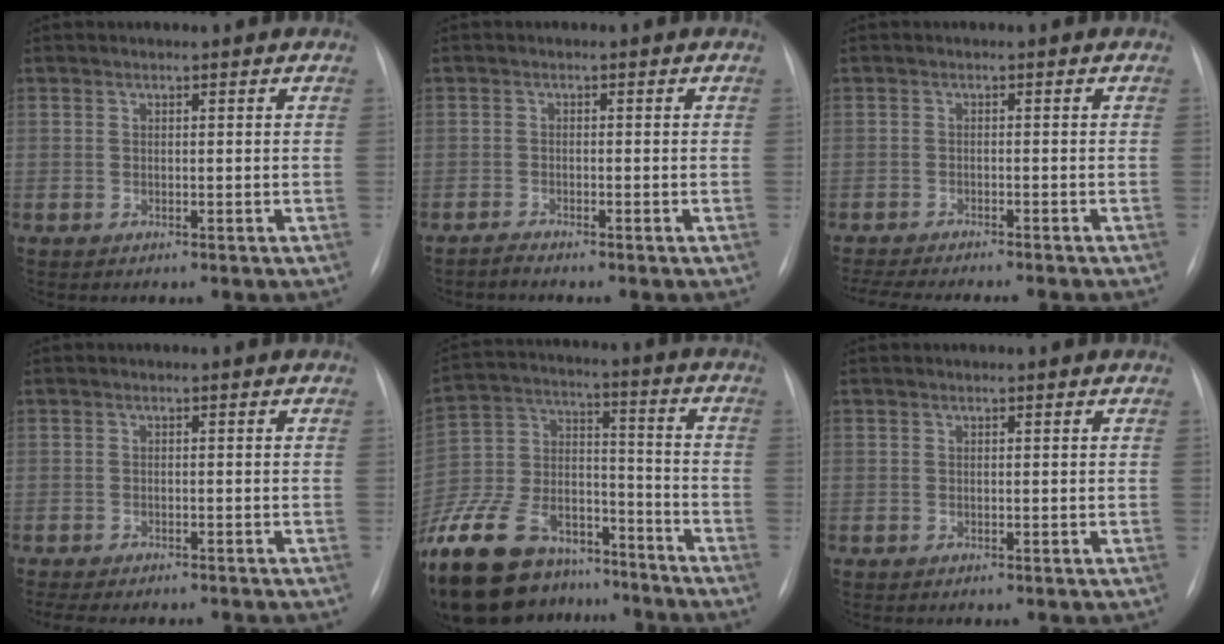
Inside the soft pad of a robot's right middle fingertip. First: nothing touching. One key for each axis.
{"total": 1.1, "fx": -1.0, "fy": -0.2, "fz": -0.1, "tx": -0.001, "ty": -0.006, "tz": -0.020}
{"total": 13.1, "fx": -11.7, "fy": 1.2, "fz": 5.8, "tx": -0.089, "ty": -0.015, "tz": -0.161}
{"total": 9.9, "fx": -8.7, "fy": 2.1, "fz": 4.2, "tx": -0.057, "ty": -0.004, "tz": -0.112}
{"total": 26.5, "fx": -19.8, "fy": 12.9, "fz": 12.1, "tx": -0.319, "ty": -0.002, "tz": -0.331}
{"total": 0.0}